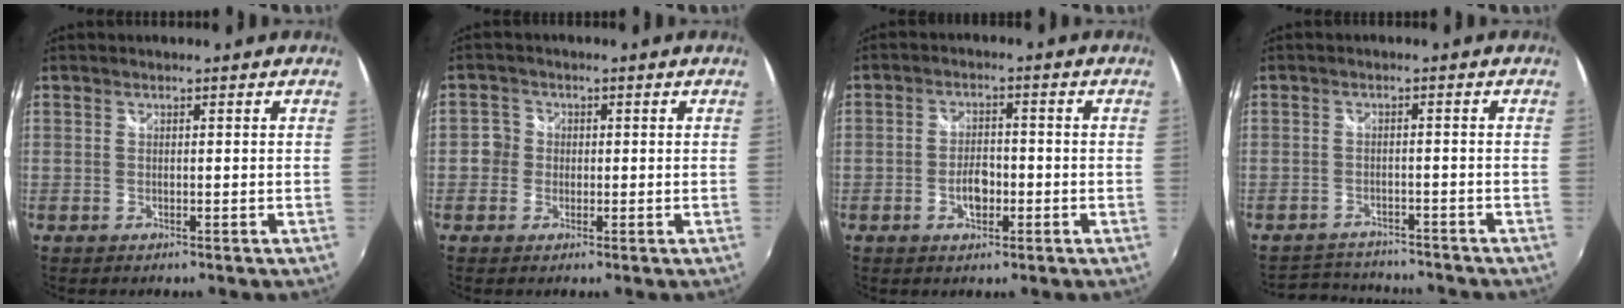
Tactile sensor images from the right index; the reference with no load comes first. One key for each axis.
{"total": 3.1, "fx": -0.9, "fy": 2.9, "fz": 0.5, "tx": -0.001, "ty": 0.011, "tz": -0.019}
{"total": 4.5, "fx": -1.6, "fy": 2.5, "fz": 3.3, "tx": -0.065, "ty": 0.003, "tz": -0.026}
{"total": 7.3, "fx": -7.0, "fy": 2.0, "fz": 1.2, "tx": -0.040, "ty": 0.005, "tz": -0.107}